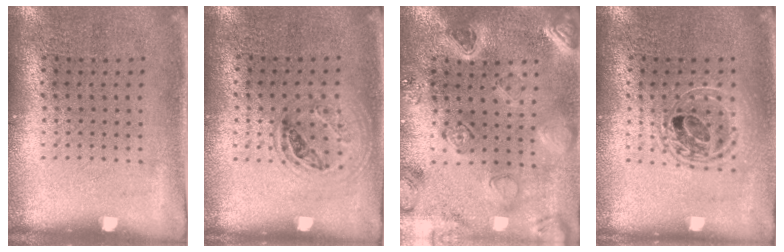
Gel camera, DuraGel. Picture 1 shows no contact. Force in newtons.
{"total": 1.0, "press": 0.9, "slide": 0.3}
{"total": 2.2, "press": 2.2, "slide": 0.5}
{"total": 1.7, "press": 1.4, "slide": 0.9}